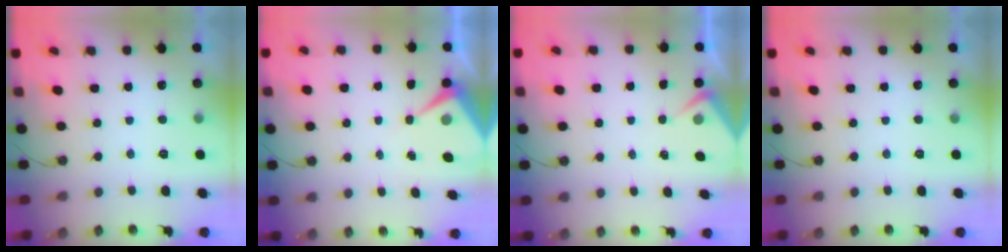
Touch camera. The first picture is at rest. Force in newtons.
{"total": 6.2, "press": 6.2, "slide": 0.9}
{"total": 3.1, "press": 3.1, "slide": 0.4}
{"total": 0.0}